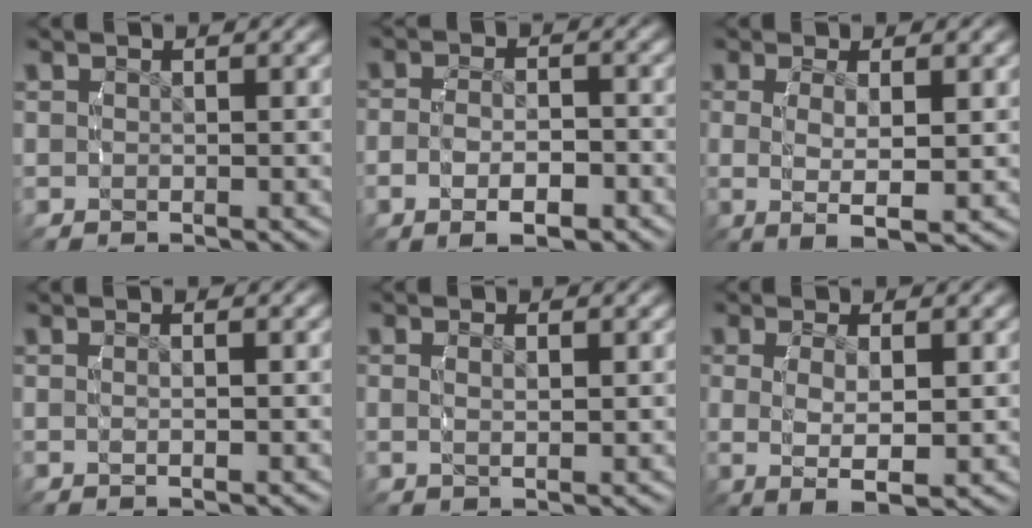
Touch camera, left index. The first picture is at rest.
{"total": 4.2, "force": [-1.8, 1.9, 3.3], "torque": [-0.060, -0.001, -0.028]}
{"total": 4.9, "force": [-0.2, 1.6, 4.6], "torque": [-0.091, -0.012, 0.008]}
{"total": 1.1, "force": [-0.1, -0.6, 0.9], "torque": [-0.020, 0.000, 0.003]}
{"total": 1.5, "force": [0.5, -0.1, 1.4], "torque": [-0.028, -0.003, 0.013]}
{"total": 5.2, "force": [-0.3, 2.2, 4.7], "torque": [-0.096, -0.013, 0.008]}